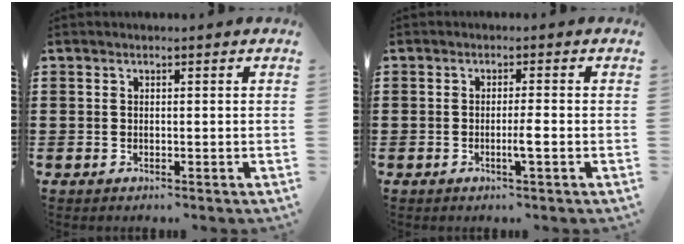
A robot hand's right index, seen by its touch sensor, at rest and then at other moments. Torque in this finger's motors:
{"motor_torque": [0.06, 0.09, 0.04, 0.03]}